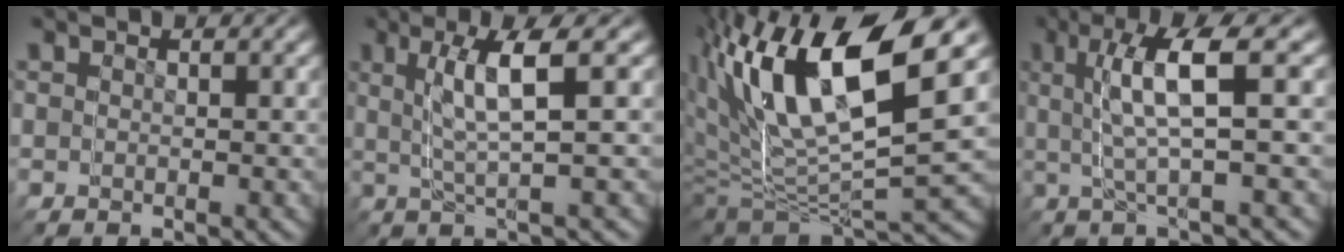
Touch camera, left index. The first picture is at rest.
{"total": 3.4, "force": [1.5, -1.5, 2.6], "torque": [-0.062, 0.031, 0.024]}
{"total": 7.6, "force": [2.0, 5.3, 5.1], "torque": [-0.139, 0.004, 0.029]}
{"total": 3.3, "force": [2.0, -1.8, 1.9], "torque": [-0.051, 0.037, 0.024]}